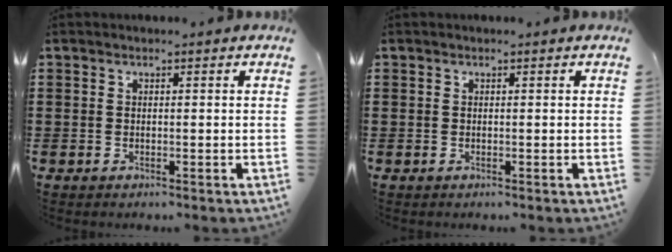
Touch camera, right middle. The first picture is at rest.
{"total": 0.0}